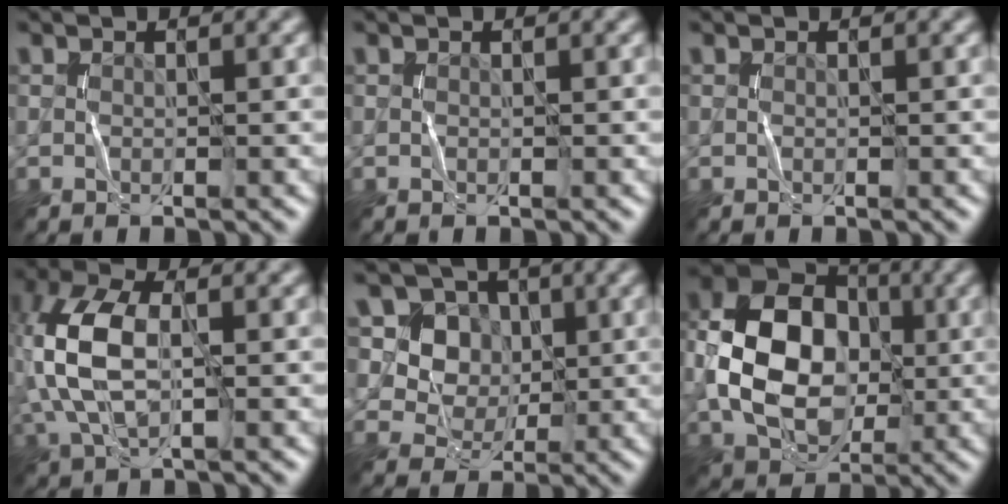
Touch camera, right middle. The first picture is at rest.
{"total": 0.0}
{"total": 0.0}
{"total": 8.7, "force": [0.7, 4.7, 7.3], "torque": [-0.186, 0.014, 0.006]}
{"total": 8.6, "force": [3.0, 7.3, 3.4], "torque": [-0.076, 0.007, 0.049]}
{"total": 12.5, "force": [-0.8, 9.2, 8.4], "torque": [-0.176, 0.003, -0.019]}